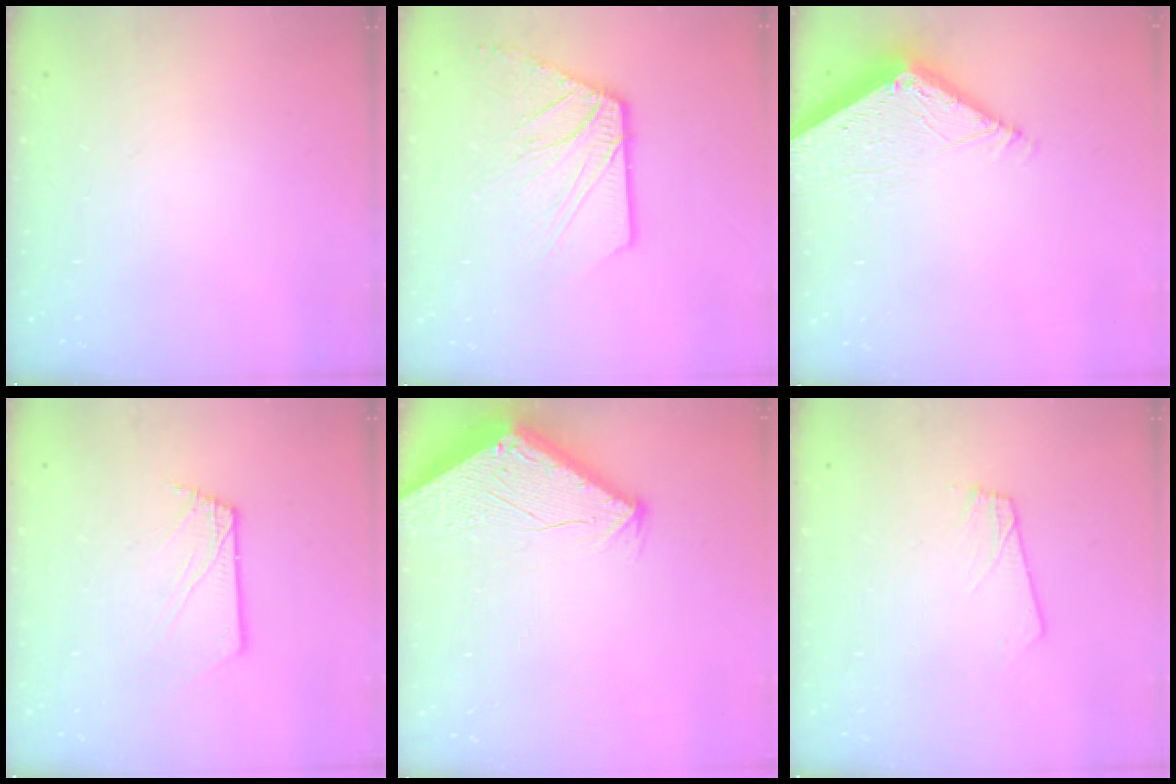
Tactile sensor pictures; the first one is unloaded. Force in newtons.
{"total": 11.3, "press": 11.3, "slide": 1.1}
{"total": 5.7, "press": 5.7, "slide": 0.0}
{"total": 3.2, "press": 3.2, "slide": 0.3}
{"total": 2.9, "press": 2.9, "slide": 0.1}
{"total": 1.8, "press": 1.8, "slide": 0.1}